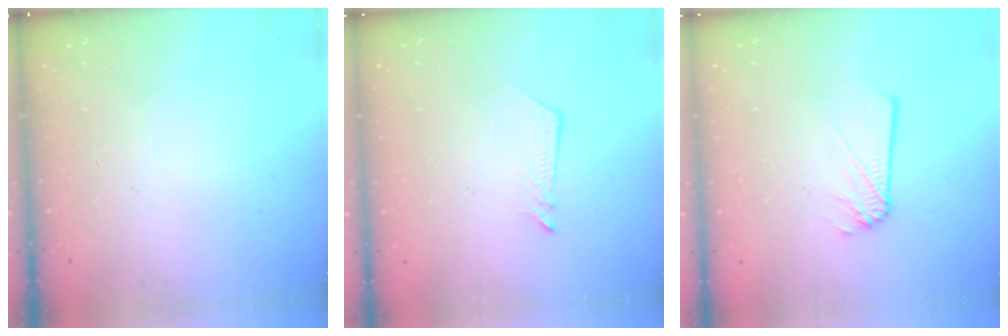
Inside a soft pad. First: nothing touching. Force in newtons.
{"total": 2.6, "press": 2.6, "slide": 0.3}
{"total": 1.2, "press": 1.2, "slide": 0.1}